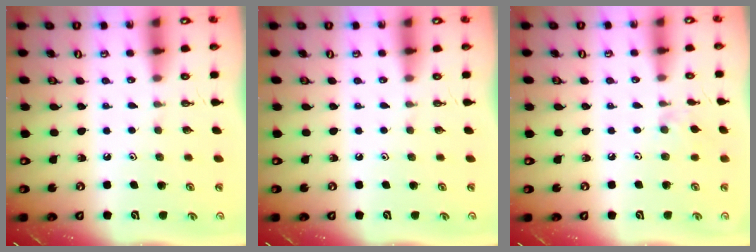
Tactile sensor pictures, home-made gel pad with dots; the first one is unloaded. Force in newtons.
{"total": 0.0}
{"total": 3.4, "press": 3.3, "slide": 0.6}